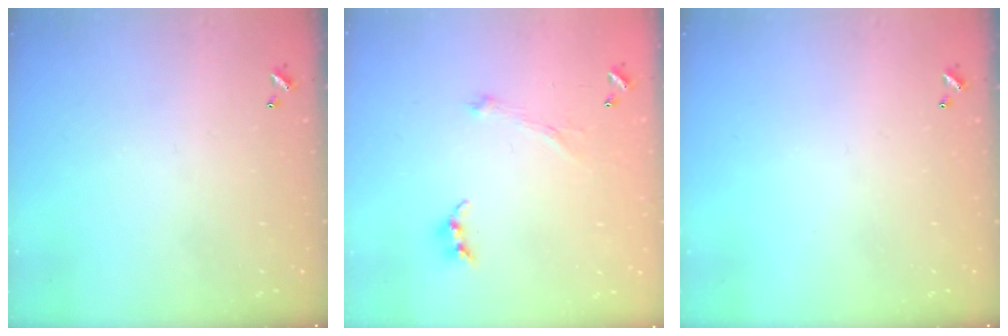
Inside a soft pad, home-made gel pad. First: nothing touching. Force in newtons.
{"total": 2.3, "press": 2.2, "slide": 0.5}
{"total": 0.0}